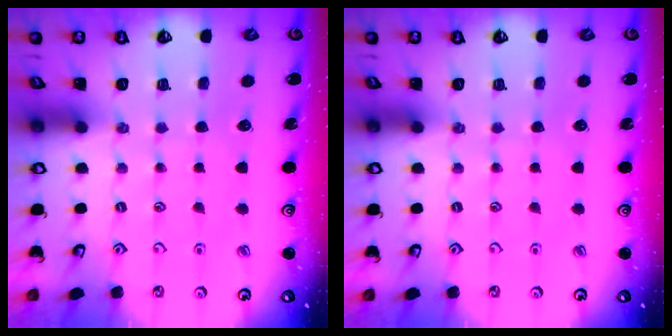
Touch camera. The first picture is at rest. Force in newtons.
{"total": 0.0}